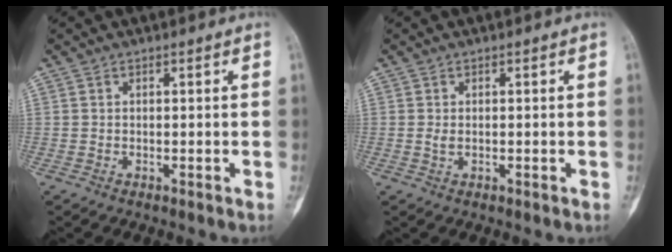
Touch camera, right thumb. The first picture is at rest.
{"total": 1.0, "force": [0.0, 0.6, 0.8], "torque": [-0.014, 0.000, 0.002]}